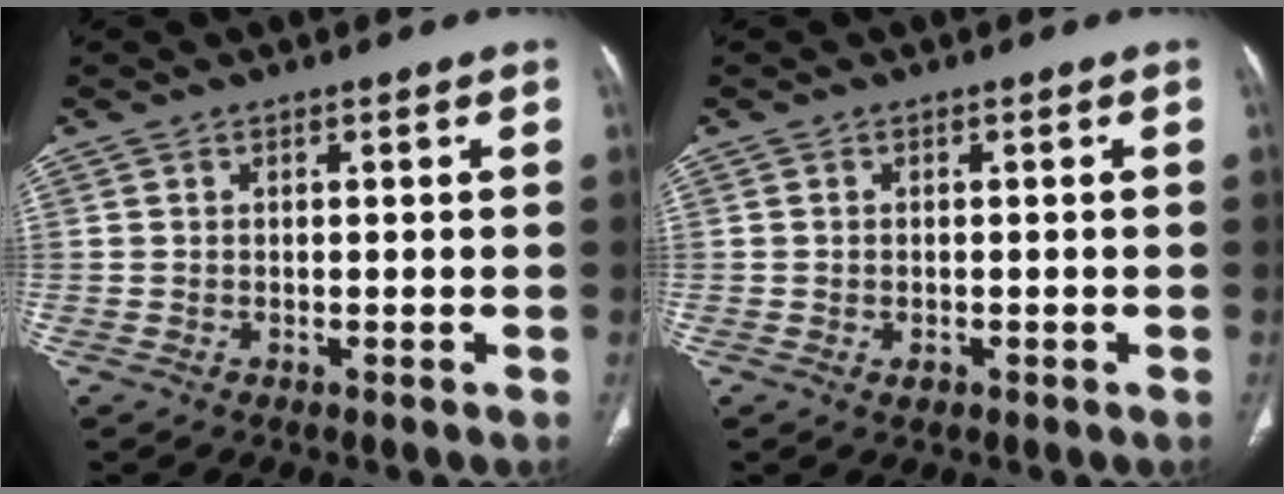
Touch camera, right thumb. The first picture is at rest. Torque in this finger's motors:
{"motor_torque": [-0.53, 0.27, -0.45, 0.15, 0.06]}